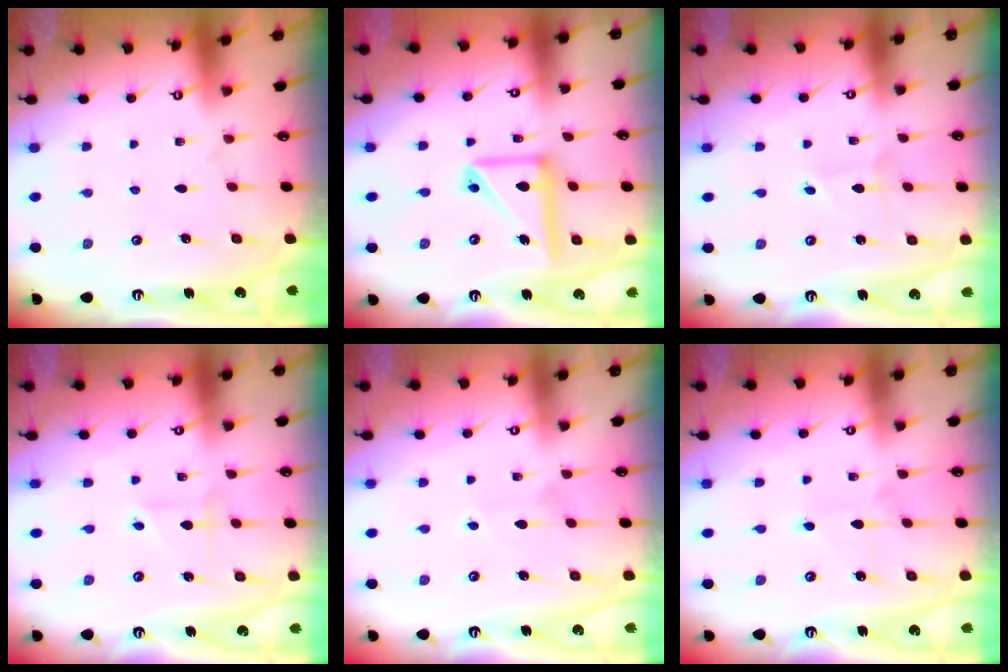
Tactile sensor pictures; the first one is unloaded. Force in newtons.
{"total": 14.0, "press": 13.9, "slide": 1.9}
{"total": 1.9, "press": 1.9, "slide": 0.1}
{"total": 2.3, "press": 2.3, "slide": 0.4}
{"total": 4.6, "press": 4.6, "slide": 0.4}
{"total": 4.9, "press": 4.9, "slide": 0.5}